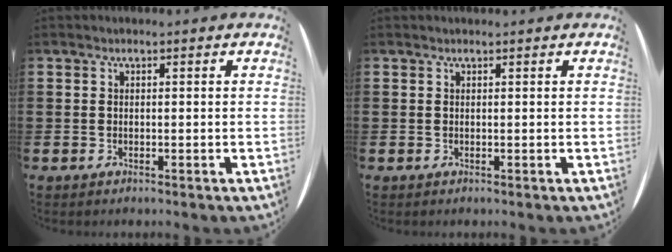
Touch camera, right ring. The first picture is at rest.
{"total": 0.0}